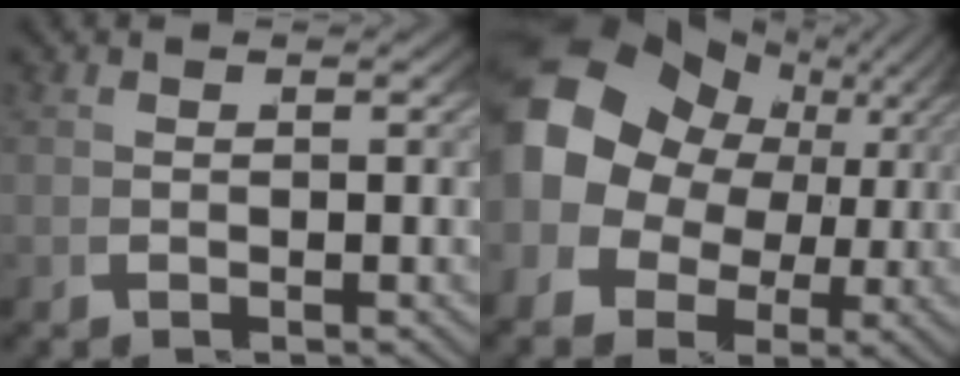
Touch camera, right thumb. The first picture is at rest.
{"total": 13.7, "force": [1.9, 10.6, 8.4], "torque": [-0.182, -0.010, 0.033]}